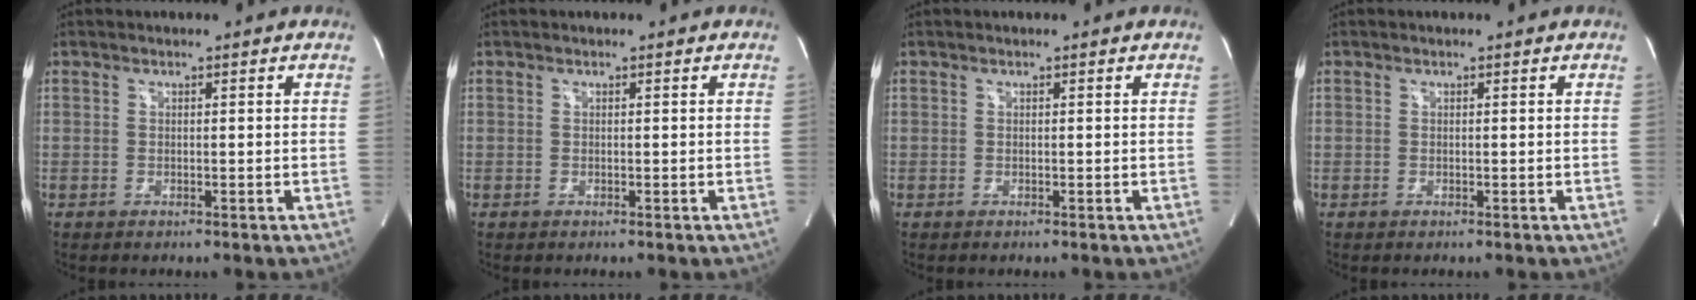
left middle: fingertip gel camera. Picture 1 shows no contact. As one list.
[{"total": 0.0}, {"total": 0.0}, {"total": 0.0}]